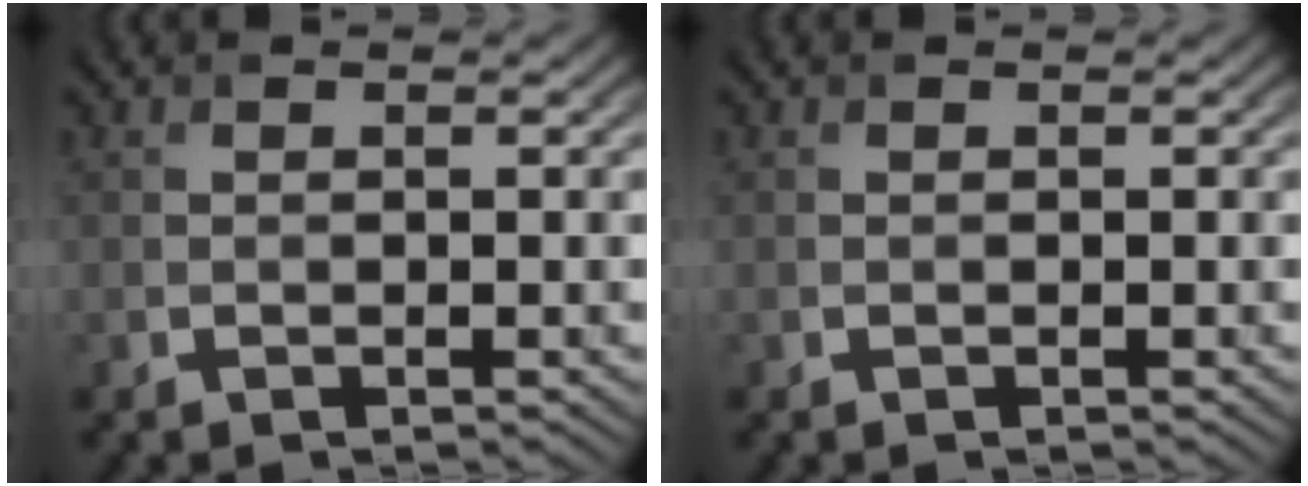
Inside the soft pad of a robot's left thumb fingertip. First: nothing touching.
{"total": 0.0}